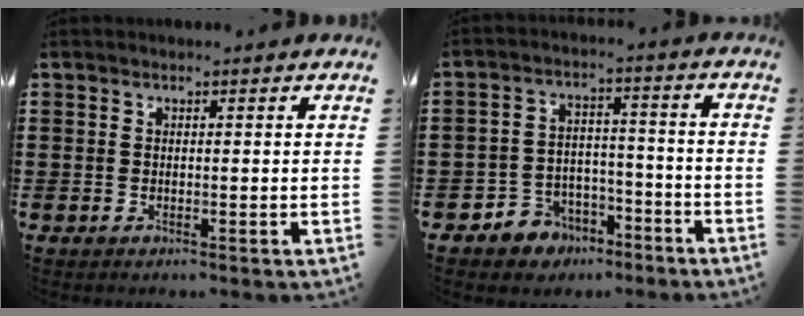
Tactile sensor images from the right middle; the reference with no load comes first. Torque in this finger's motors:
{"motor_torque": [0.94, -0.87, 0.07, 0.00]}